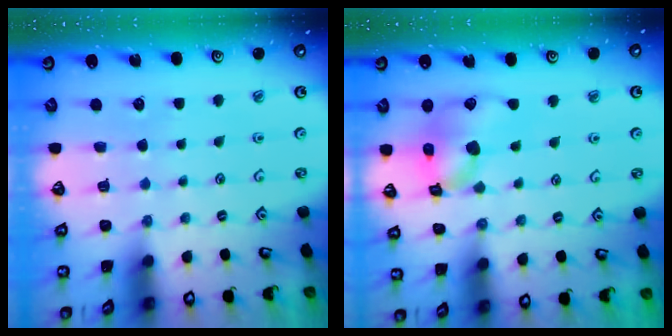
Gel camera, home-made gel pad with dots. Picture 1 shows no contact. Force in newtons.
{"total": 13.6, "press": 13.5, "slide": 2.1}